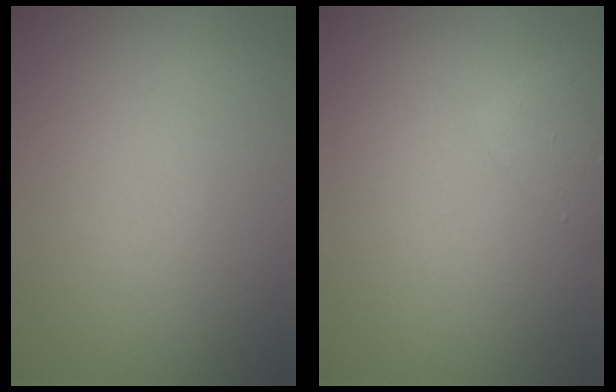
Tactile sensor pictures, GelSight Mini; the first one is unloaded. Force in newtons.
{"total": 2.0, "press": 2.0, "slide": 0.0}